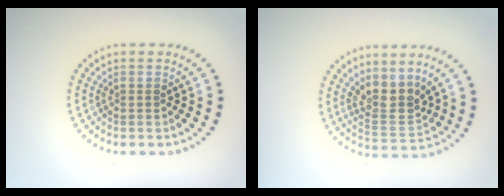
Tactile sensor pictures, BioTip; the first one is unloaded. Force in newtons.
{"total": 3.2, "press": 2.6, "slide": 1.8}